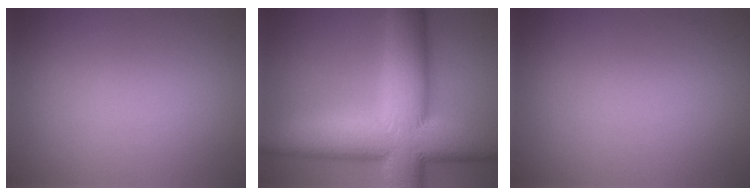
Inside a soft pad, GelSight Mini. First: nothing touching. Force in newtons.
{"total": 15.0, "press": 15.0, "slide": 1.0}
{"total": 0.0}